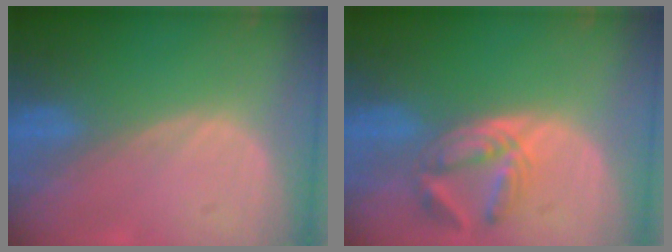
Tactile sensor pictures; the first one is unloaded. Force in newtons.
{"total": 5.5, "press": 5.3, "slide": 1.4}